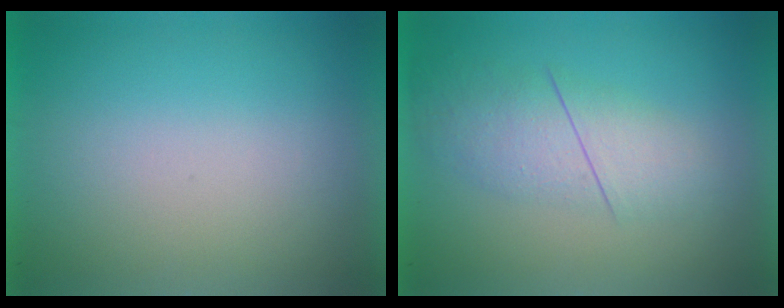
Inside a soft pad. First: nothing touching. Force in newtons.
{"total": 2.8}